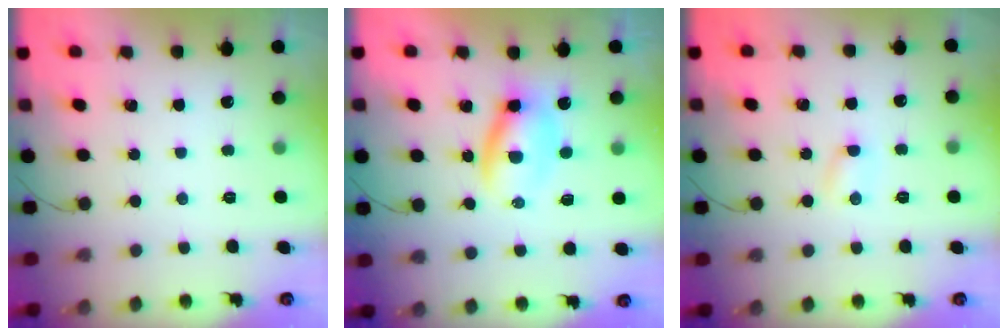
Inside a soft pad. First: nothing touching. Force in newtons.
{"total": 5.1, "press": 5.0, "slide": 1.1}
{"total": 1.8, "press": 1.7, "slide": 0.5}